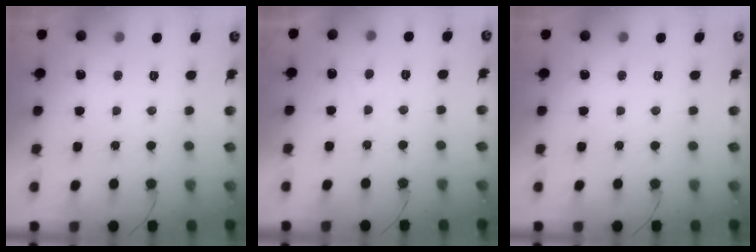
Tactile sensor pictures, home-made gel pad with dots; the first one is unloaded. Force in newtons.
{"total": 0.9, "press": 0.8, "slide": 0.4}
{"total": 0.0}